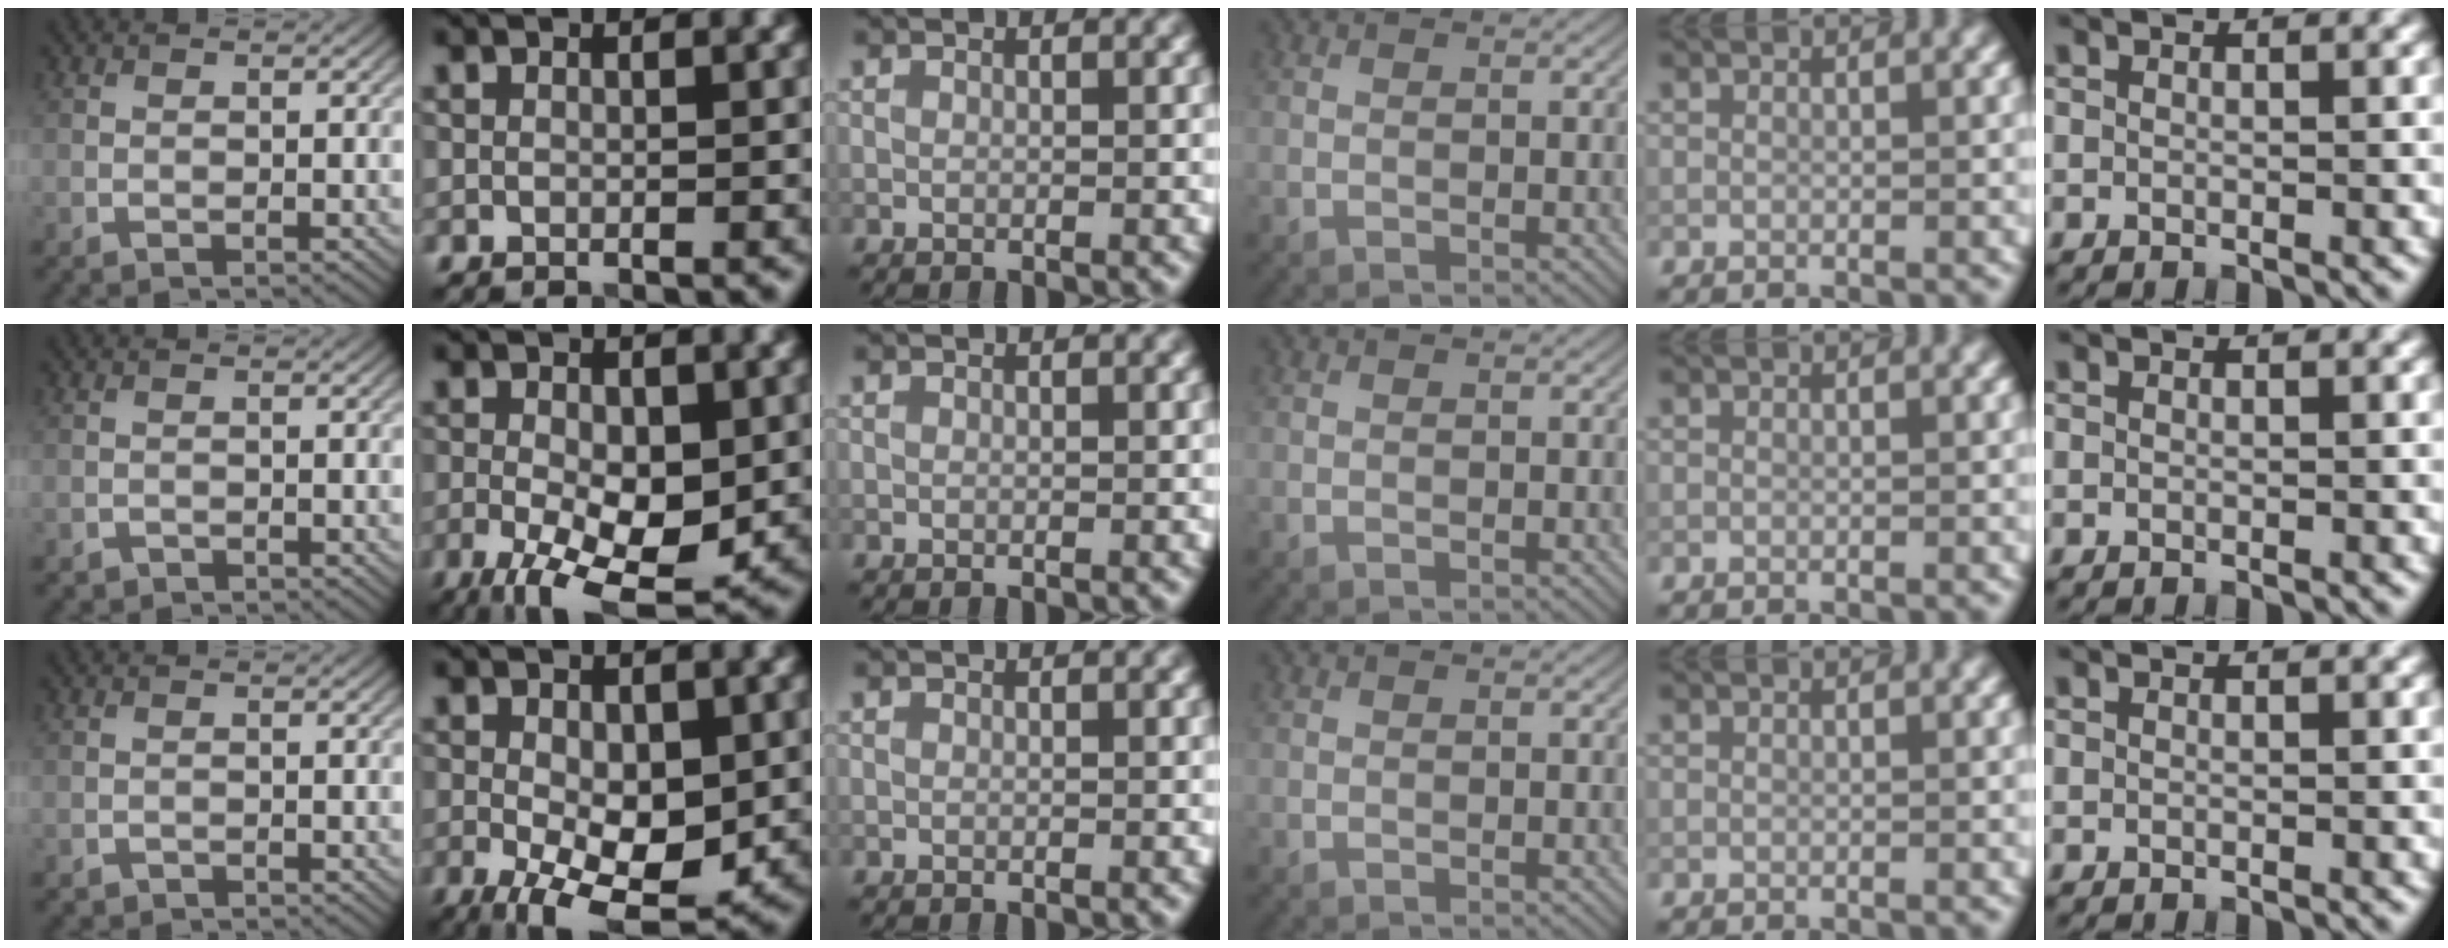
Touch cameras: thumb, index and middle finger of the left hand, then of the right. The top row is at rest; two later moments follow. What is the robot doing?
{"motion": "lift_and_place", "object": "calculator"}